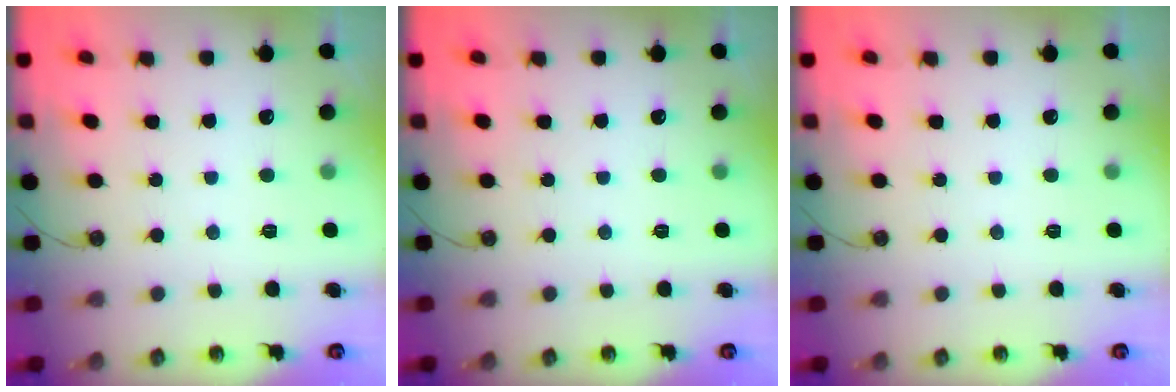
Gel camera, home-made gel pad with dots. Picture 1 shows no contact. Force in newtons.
{"total": 0.0}
{"total": 0.0}